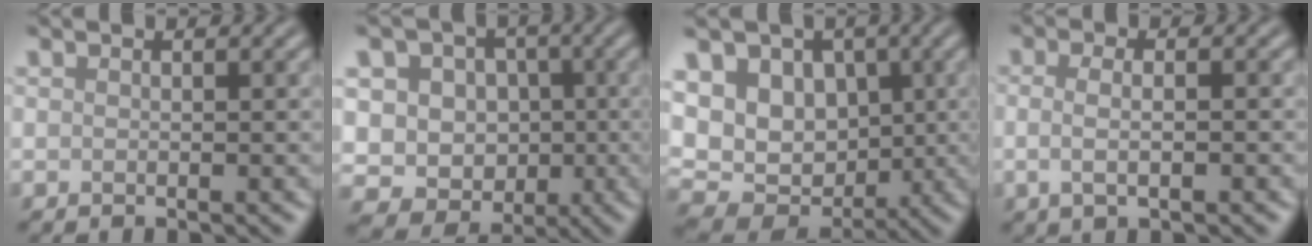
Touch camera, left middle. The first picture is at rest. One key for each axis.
{"total": 9.5, "fx": -0.3, "fy": 8.6, "fz": 4.1, "tx": -0.056, "ty": 0.039, "tz": -0.038}
{"total": 11.1, "fx": 2.0, "fy": 8.9, "fz": 6.4, "tx": -0.102, "ty": 0.023, "tz": 0.016}
{"total": 3.0, "fx": -0.1, "fy": 1.3, "fz": 2.7, "tx": -0.039, "ty": -0.006, "tz": -0.009}